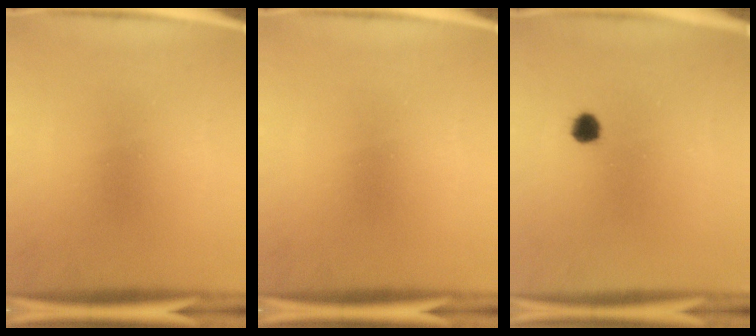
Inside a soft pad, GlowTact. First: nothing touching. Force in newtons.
{"total": 0.0}
{"total": 2.4}